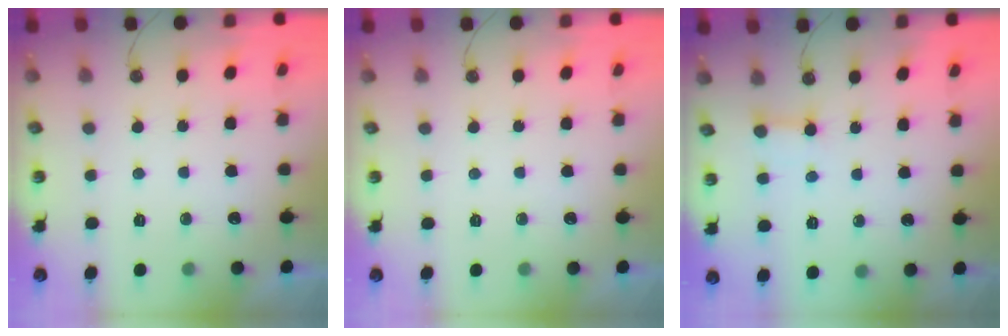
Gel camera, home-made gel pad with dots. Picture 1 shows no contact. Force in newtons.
{"total": 0.0}
{"total": 3.0, "press": 3.0, "slide": 0.2}